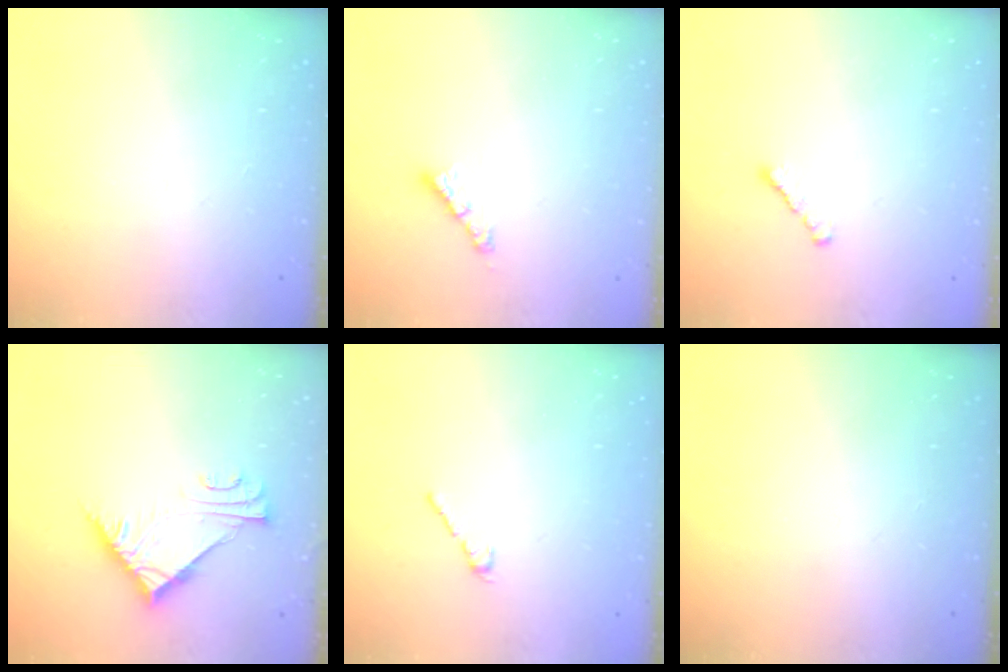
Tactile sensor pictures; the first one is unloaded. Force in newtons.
{"total": 2.6, "press": 2.6, "slide": 0.1}
{"total": 1.8, "press": 1.7, "slide": 0.6}
{"total": 7.4, "press": 7.4, "slide": 0.4}
{"total": 2.5, "press": 2.4, "slide": 0.7}
{"total": 0.0}